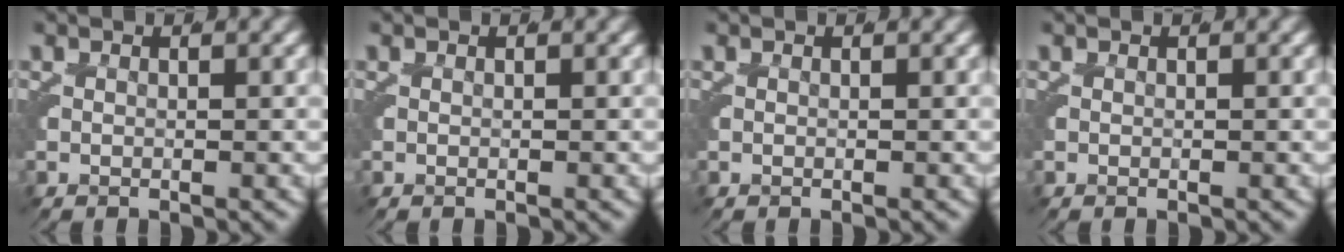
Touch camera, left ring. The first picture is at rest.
{"total": 0.0}
{"total": 0.0}
{"total": 0.0}